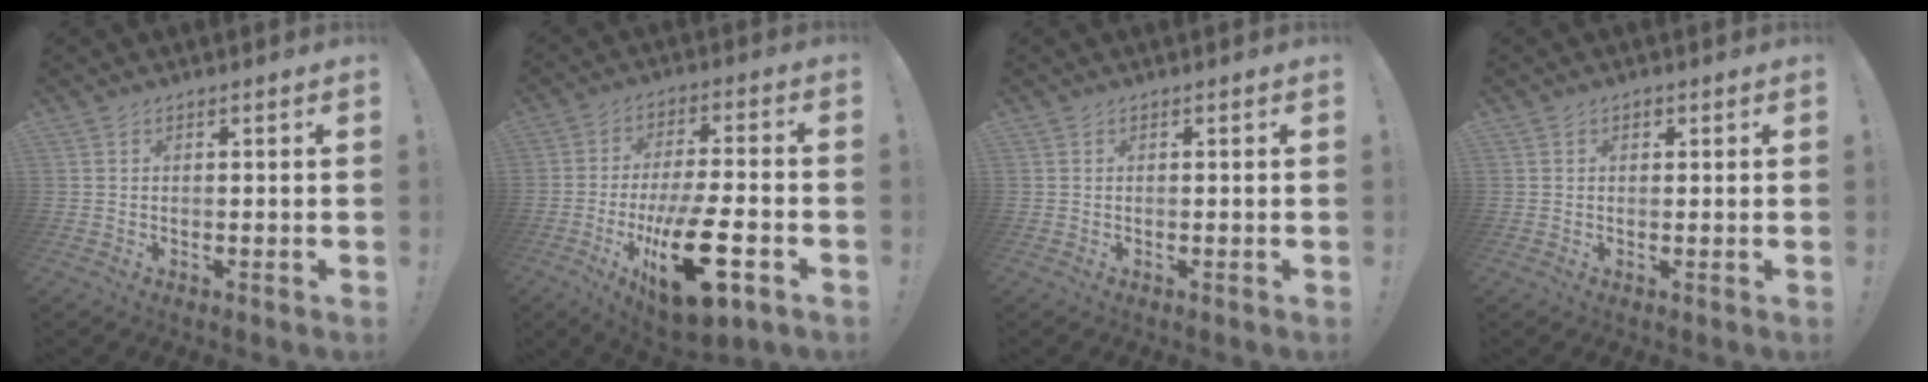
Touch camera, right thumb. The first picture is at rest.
{"total": 21.0, "force": [-7.7, 7.1, 18.2], "torque": [-0.299, 0.030, -0.110]}
{"total": 0.0}
{"total": 0.9, "force": [0.2, 0.7, 0.5], "torque": [-0.009, 0.003, 0.004]}